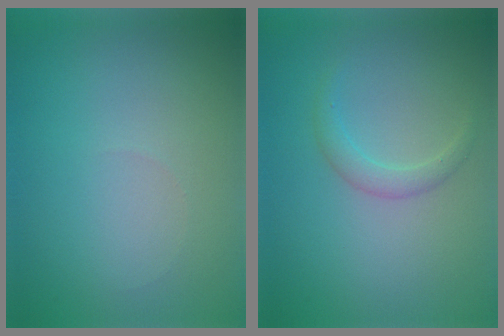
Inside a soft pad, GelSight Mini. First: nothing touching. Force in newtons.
{"total": 1.5, "press": 1.5, "slide": 0.1}